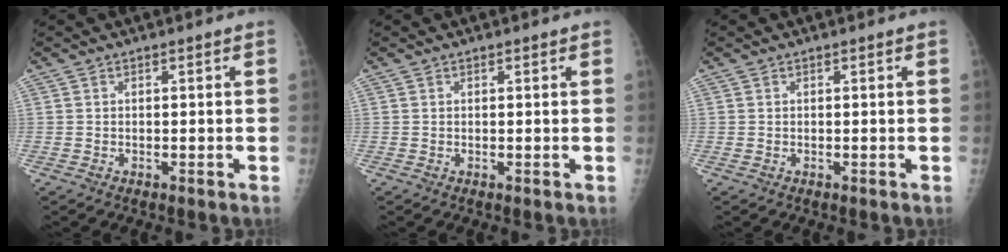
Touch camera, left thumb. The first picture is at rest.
{"total": 0.0}
{"total": 0.0}